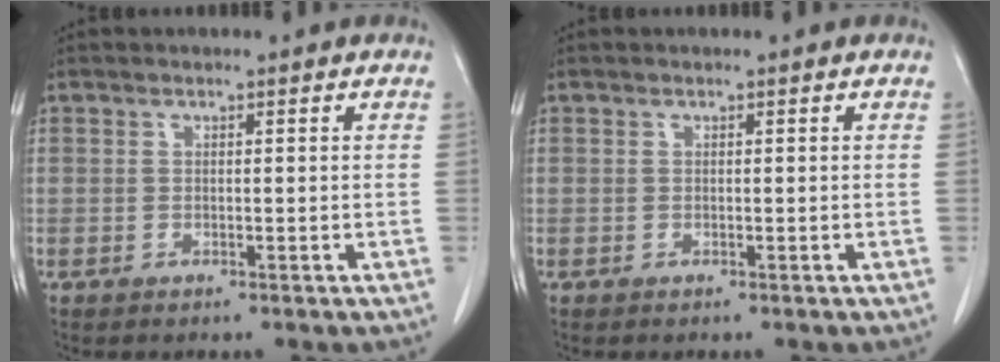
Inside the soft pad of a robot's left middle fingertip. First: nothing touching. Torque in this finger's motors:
{"motor_torque": [0.09, -0.09, 0.03, -0.01]}